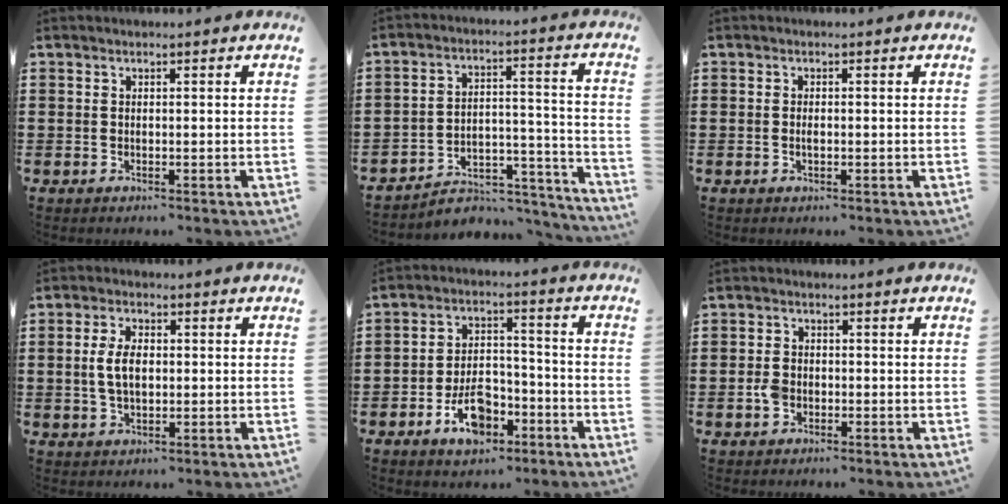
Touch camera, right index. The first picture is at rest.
{"total": 5.7, "force": [-5.1, 2.0, 1.3], "torque": [-0.020, 0.014, -0.100]}
{"total": 1.1, "force": [-0.2, 0.4, 1.0], "torque": [-0.020, -0.001, -0.003]}
{"total": 5.2, "force": [0.2, 2.8, 4.3], "torque": [-0.102, 0.005, -0.002]}
{"total": 8.0, "force": [-4.2, 4.3, 5.2], "torque": [-0.087, 0.014, -0.076]}
{"total": 2.8, "force": [-0.8, 2.1, 1.6], "torque": [-0.040, 0.001, -0.017]}